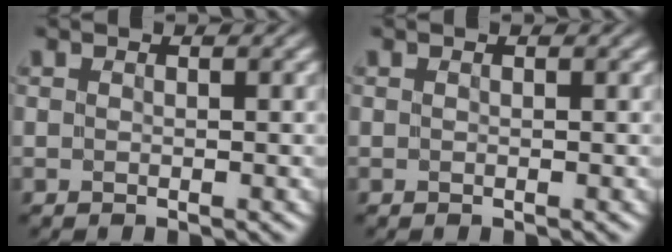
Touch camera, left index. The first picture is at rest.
{"total": 0.0}